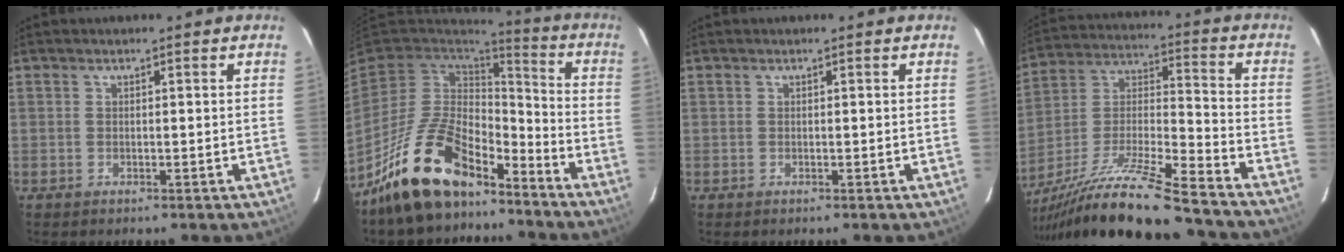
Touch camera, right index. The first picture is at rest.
{"total": 18.0, "force": [-12.9, 7.8, 9.7], "torque": [-0.208, 0.000, -0.226]}
{"total": 0.0}
{"total": 23.1, "force": [-18.8, 1.2, 13.4], "torque": [-0.233, -0.026, -0.321]}